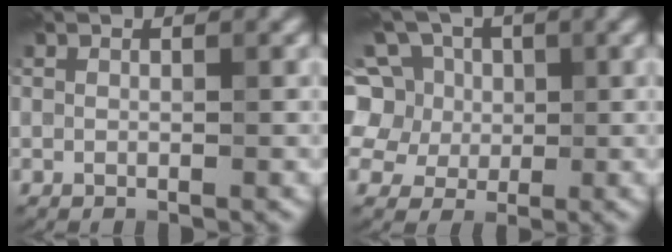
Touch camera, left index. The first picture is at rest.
{"total": 7.9, "force": [3.1, 6.4, 3.5], "torque": [-0.052, 0.024, 0.027]}